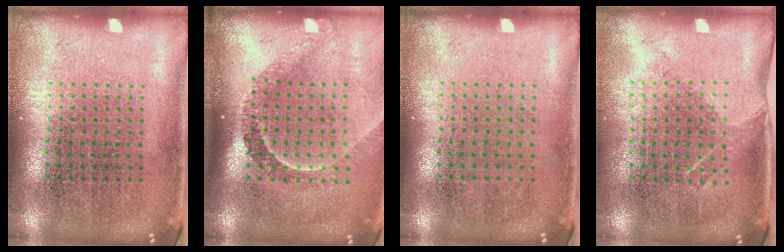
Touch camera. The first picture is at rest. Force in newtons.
{"total": 2.2, "press": 1.5, "slide": 1.5}
{"total": 0.0}
{"total": 1.2, "press": 1.0, "slide": 0.7}